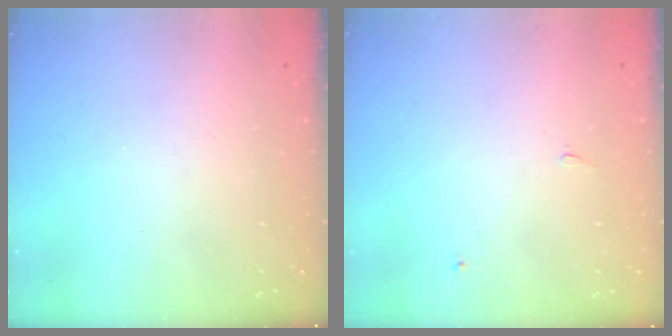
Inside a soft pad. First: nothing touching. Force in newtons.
{"total": 0.0}